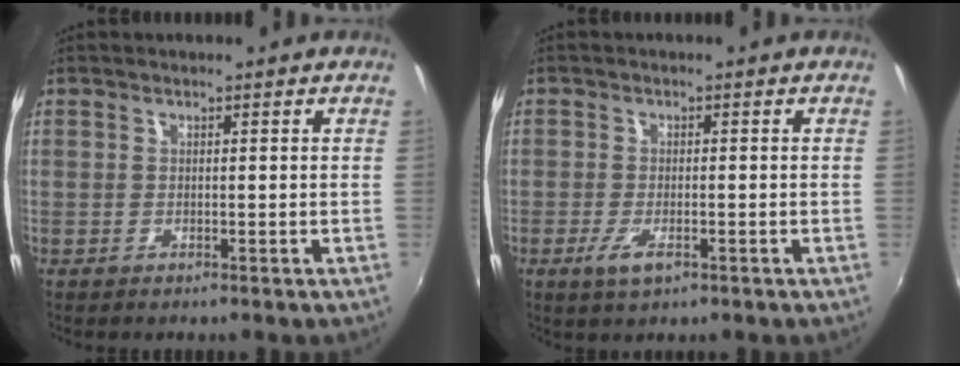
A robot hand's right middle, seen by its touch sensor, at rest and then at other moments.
{"total": 3.8, "force": [-1.9, 1.3, 3.1], "torque": [-0.067, -0.010, -0.034]}